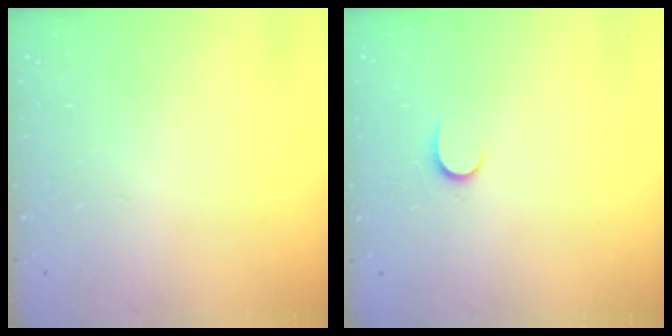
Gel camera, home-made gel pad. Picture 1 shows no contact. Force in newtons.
{"total": 3.8, "press": 3.8, "slide": 0.4}